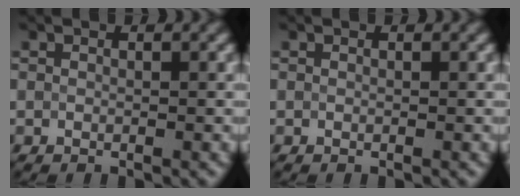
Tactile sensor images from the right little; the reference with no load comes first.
{"total": 0.0}